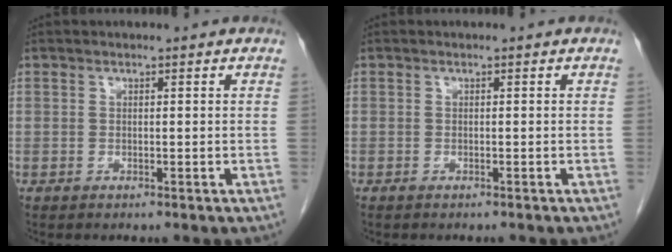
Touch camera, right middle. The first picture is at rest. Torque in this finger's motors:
{"motor_torque": [-0.39, 0.00, -0.01, -0.01]}